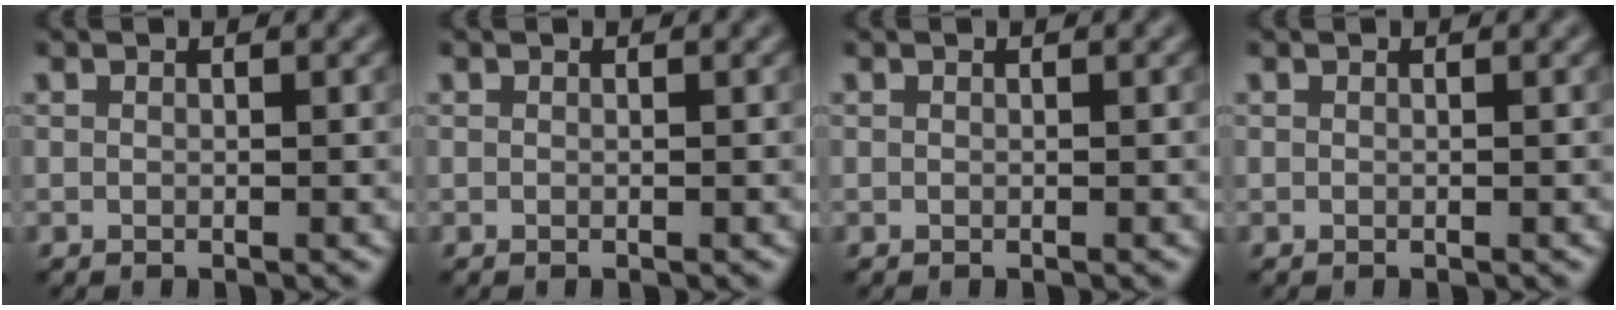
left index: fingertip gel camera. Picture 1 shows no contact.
{"total": 0.0}
{"total": 0.0}
{"total": 0.0}